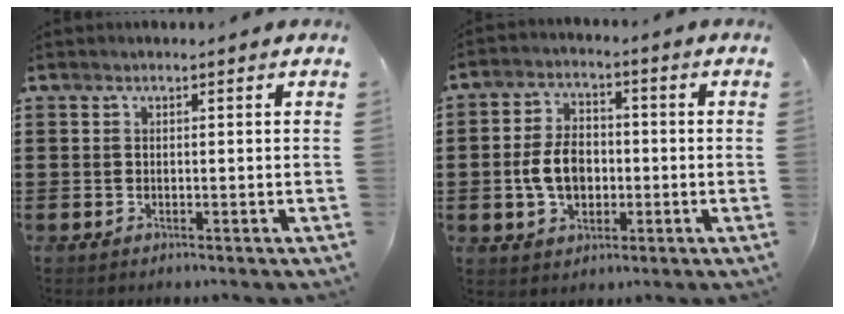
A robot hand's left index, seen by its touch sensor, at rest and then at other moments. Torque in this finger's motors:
{"motor_torque": [1.08, 0.21, 0.41, 0.14]}